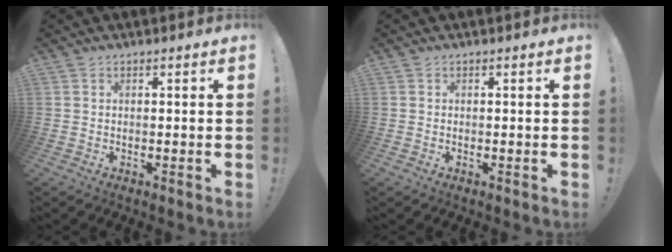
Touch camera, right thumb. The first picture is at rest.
{"total": 0.0}